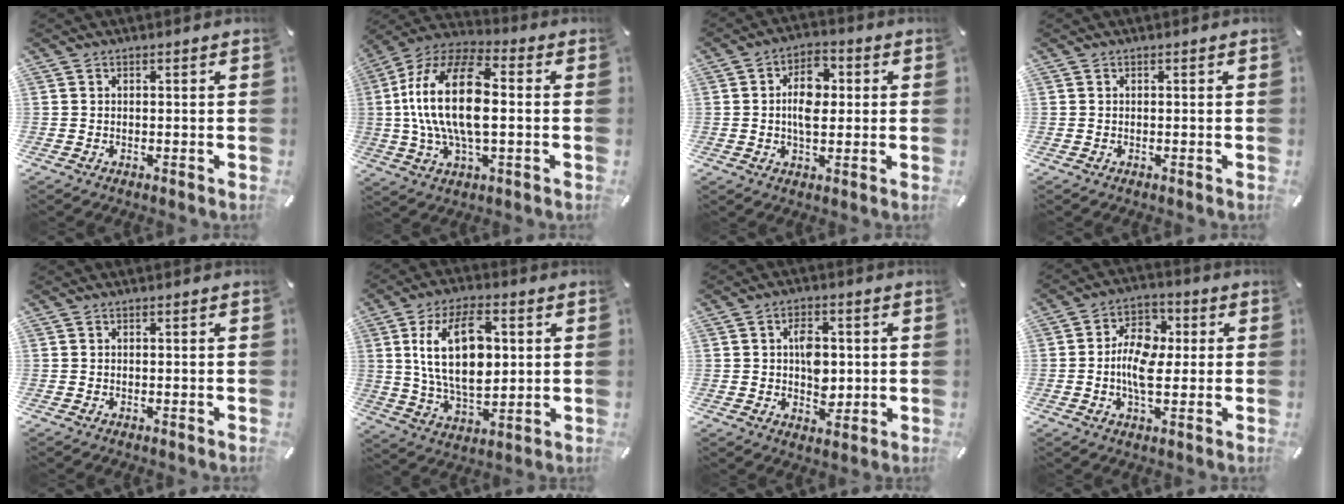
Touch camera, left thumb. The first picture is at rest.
{"total": 19.7, "force": [0.6, 9.8, 17.0], "torque": [-0.356, 0.002, 0.009]}
{"total": 8.9, "force": [0.8, 5.6, 6.9], "torque": [-0.109, 0.002, 0.008]}
{"total": 0.0}
{"total": 0.0}
{"total": 17.2, "force": [3.6, 9.9, 13.6], "torque": [-0.267, 0.000, 0.055]}
{"total": 7.3, "force": [0.6, 5.3, 5.1], "torque": [-0.061, -0.001, 0.006]}
{"total": 10.7, "force": [-0.9, 6.8, 8.1], "torque": [-0.149, 0.005, -0.021]}